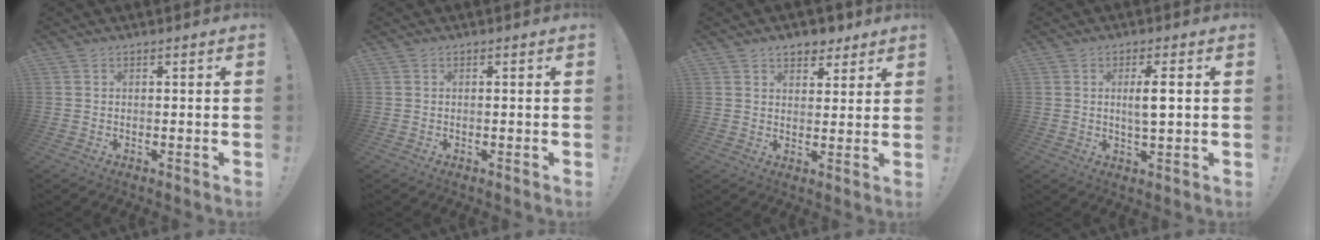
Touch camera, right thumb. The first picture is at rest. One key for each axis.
{"total": 0.0}
{"total": 6.3, "fx": 4.6, "fy": 3.7, "fz": 2.1, "tx": -0.011, "ty": -0.027, "tz": 0.081}
{"total": 5.2, "fx": 1.0, "fy": 1.0, "fz": 5.0, "tx": -0.080, "ty": -0.007, "tz": 0.012}